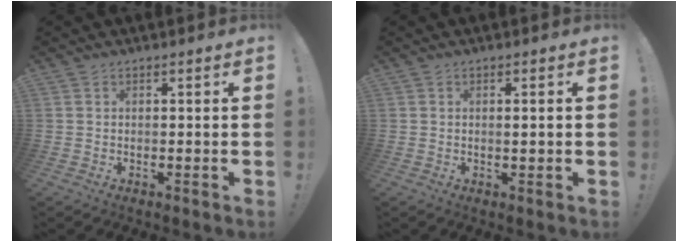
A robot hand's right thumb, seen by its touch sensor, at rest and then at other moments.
{"total": 1.6, "force": [0.1, 0.0, 1.6], "torque": [-0.017, -0.007, -0.002]}